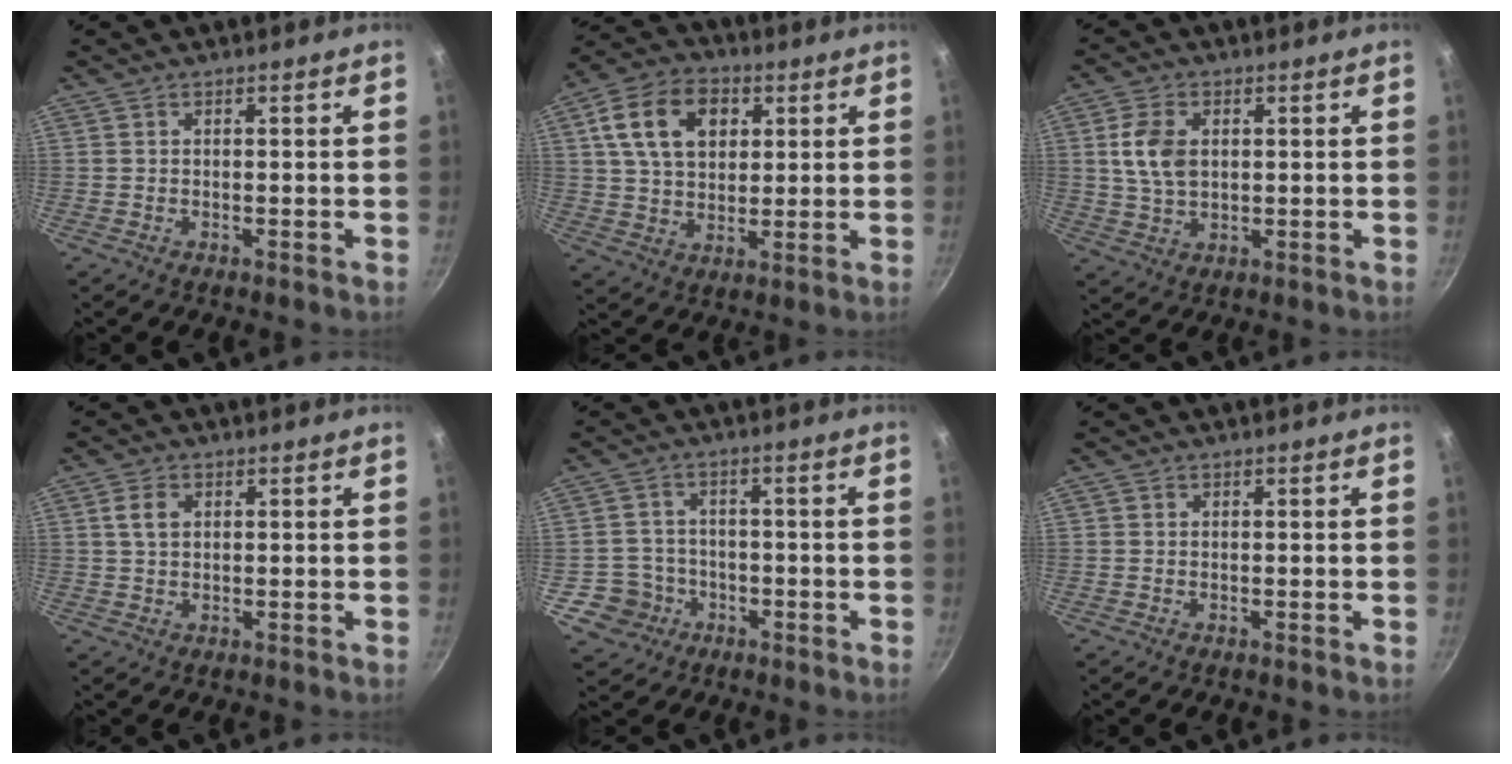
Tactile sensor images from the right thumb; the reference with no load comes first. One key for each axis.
{"total": 14.1, "fx": 4.5, "fy": 9.8, "fz": 9.0, "tx": -0.139, "ty": 0.004, "tz": 0.069}
{"total": 7.4, "fx": 1.4, "fy": 4.9, "fz": 5.4, "tx": -0.095, "ty": -0.001, "tz": 0.027}
{"total": 3.3, "fx": 0.9, "fy": 2.4, "fz": 2.2, "tx": -0.034, "ty": 0.004, "tz": 0.015}
{"total": 6.4, "fx": -2.4, "fy": 5.9, "fz": 0.6, "tx": 0.016, "ty": 0.031, "tz": -0.040}
{"total": 0.7, "fx": -0.2, "fy": 0.6, "fz": 0.1, "tx": 0.000, "ty": 0.001, "tz": -0.004}